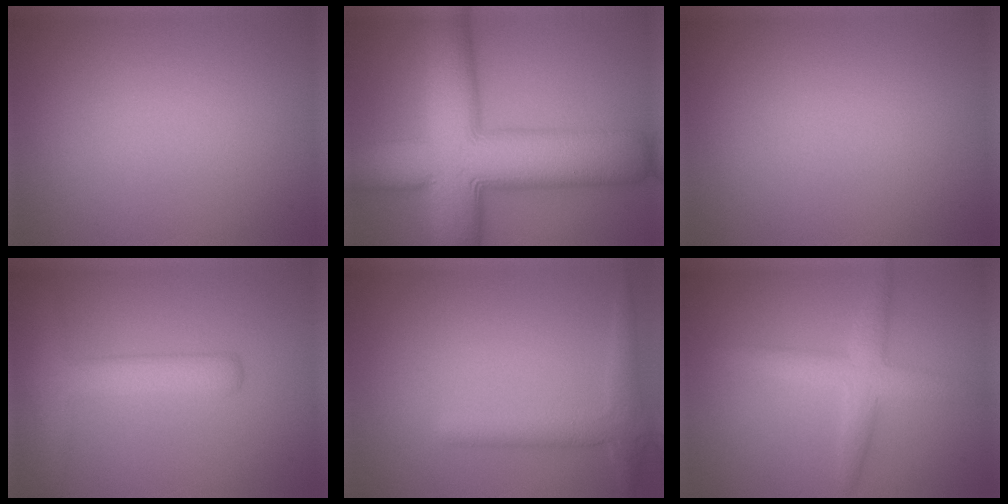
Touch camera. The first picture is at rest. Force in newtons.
{"total": 14.4, "press": 14.4, "slide": 0.3}
{"total": 0.0}
{"total": 4.2, "press": 4.2, "slide": 0.1}
{"total": 2.6, "press": 2.6, "slide": 0.2}
{"total": 3.5, "press": 3.5, "slide": 0.1}